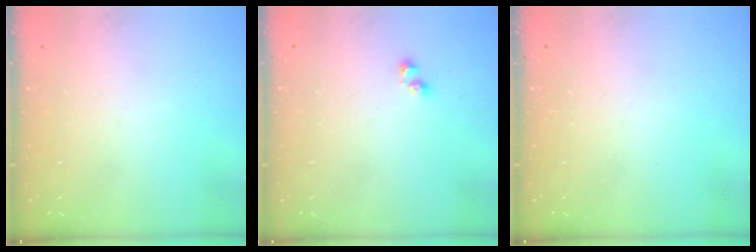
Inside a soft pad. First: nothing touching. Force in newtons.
{"total": 2.2, "press": 2.0, "slide": 0.9}
{"total": 0.0}